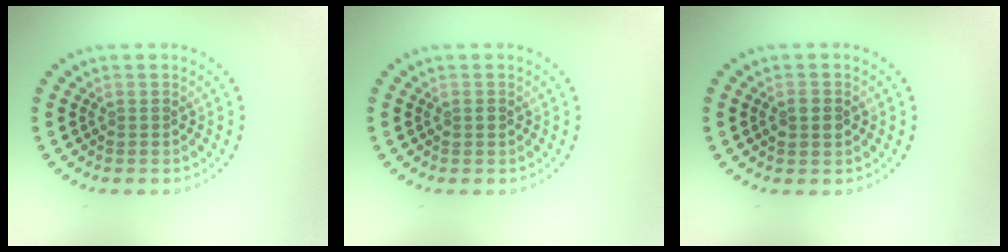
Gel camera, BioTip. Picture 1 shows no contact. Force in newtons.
{"total": 0.8, "press": 0.8, "slide": 0.2}
{"total": 2.2, "press": 2.2, "slide": 0.0}